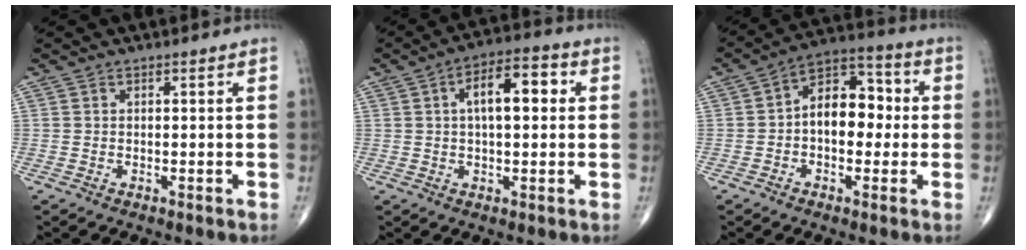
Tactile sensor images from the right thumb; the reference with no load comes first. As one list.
[{"total": 9.9, "force": [1.9, 4.5, 8.6], "torque": [-0.122, 0.022, 0.022]}, {"total": 11.5, "force": [0.0, 7.4, 8.8], "torque": [-0.103, 0.035, -0.013]}]